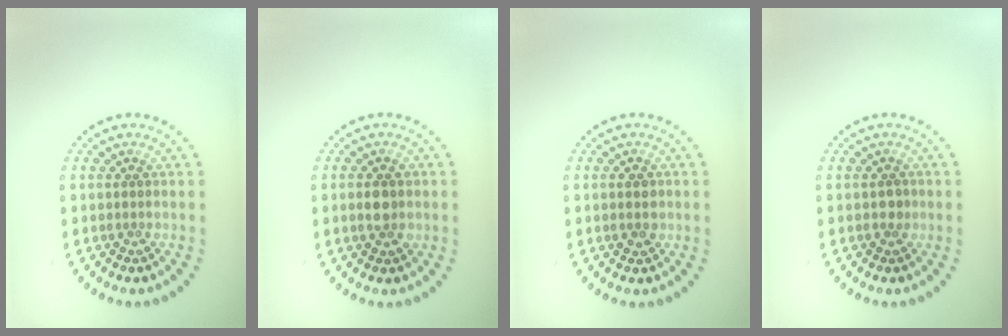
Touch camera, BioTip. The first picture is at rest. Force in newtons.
{"total": 2.6, "press": 2.6, "slide": 0.3}
{"total": 1.2, "press": 1.1, "slide": 0.1}
{"total": 0.8, "press": 0.8, "slide": 0.1}